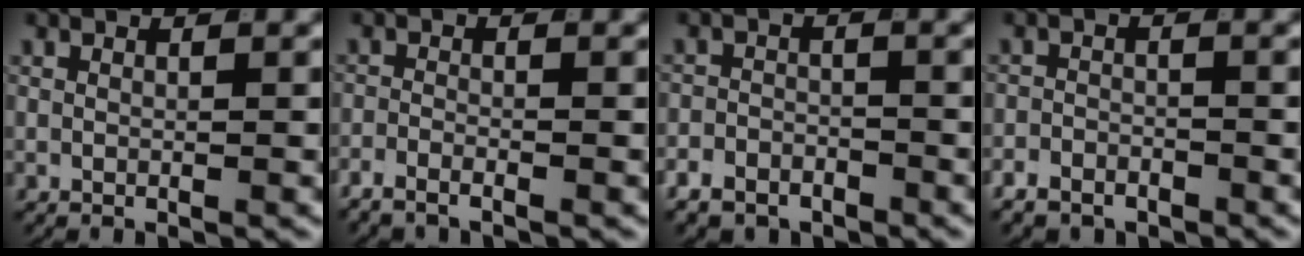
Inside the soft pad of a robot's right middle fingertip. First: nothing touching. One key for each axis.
{"total": 2.3, "fx": -2.0, "fy": 0.6, "fz": 0.9, "tx": -0.020, "ty": -0.002, "tz": -0.040}
{"total": 3.5, "fx": -2.8, "fy": 1.9, "fz": 0.7, "tx": 0.003, "ty": -0.001, "tz": -0.056}
{"total": 2.9, "fx": -2.5, "fy": 1.4, "fz": 0.4, "tx": 0.004, "ty": -0.001, "tz": -0.048}